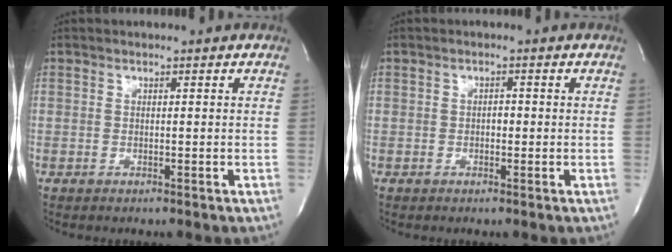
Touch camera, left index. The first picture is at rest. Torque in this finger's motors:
{"motor_torque": [-0.14, 0.04, -0.05, 0.00]}